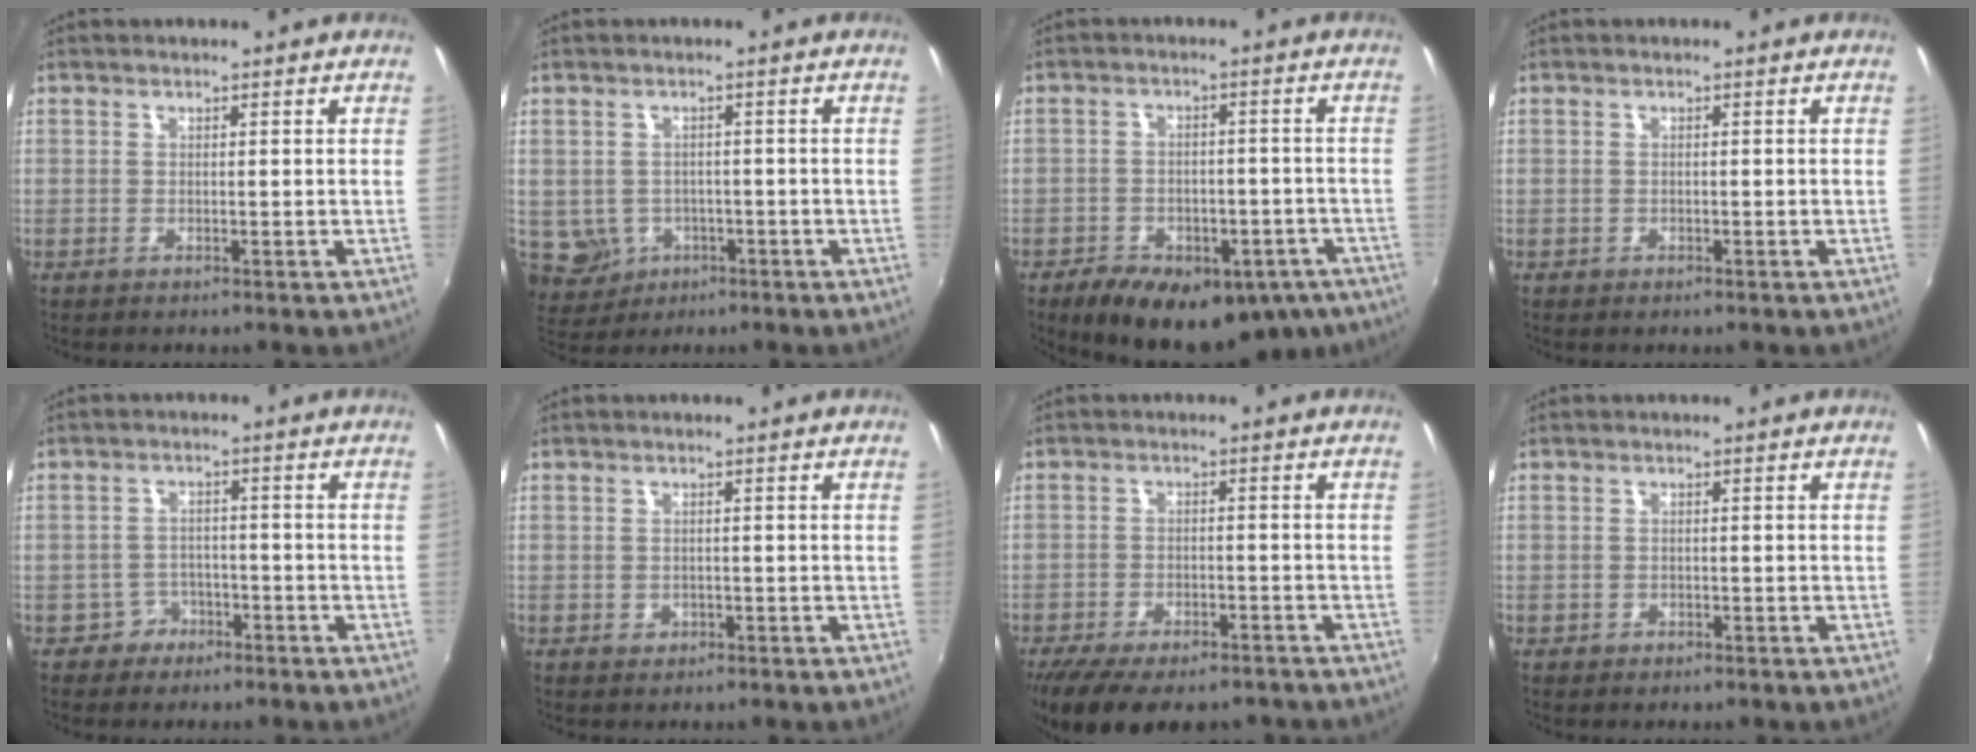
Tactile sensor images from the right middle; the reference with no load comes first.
{"total": 8.4, "force": [-2.1, 7.6, 3.0], "torque": [-0.086, -0.001, -0.009]}
{"total": 21.3, "force": [-13.9, 11.3, 11.5], "torque": [-0.223, -0.011, -0.174]}
{"total": 1.5, "force": [-0.4, 1.3, 0.6], "torque": [-0.008, -0.003, -0.005]}
{"total": 4.5, "force": [-2.5, 3.7, 0.2], "torque": [-0.008, 0.015, -0.039]}
{"total": 2.3, "force": [-0.4, 2.1, 0.9], "torque": [-0.013, -0.002, -0.003]}
{"total": 16.6, "force": [-12.1, 7.0, 8.9], "torque": [-0.185, -0.038, -0.178]}
{"total": 2.1, "force": [-0.7, 1.9, 0.8], "torque": [-0.016, -0.004, -0.007]}